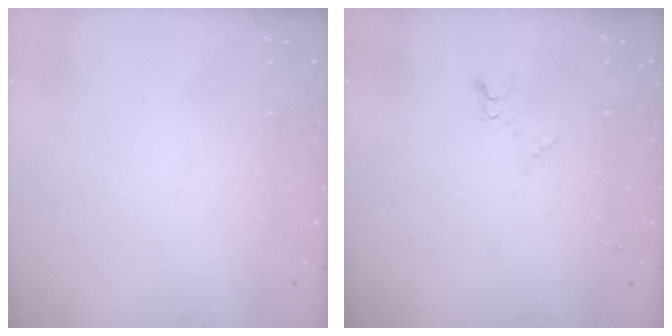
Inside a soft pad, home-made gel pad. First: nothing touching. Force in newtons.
{"total": 3.3, "press": 3.3, "slide": 0.5}